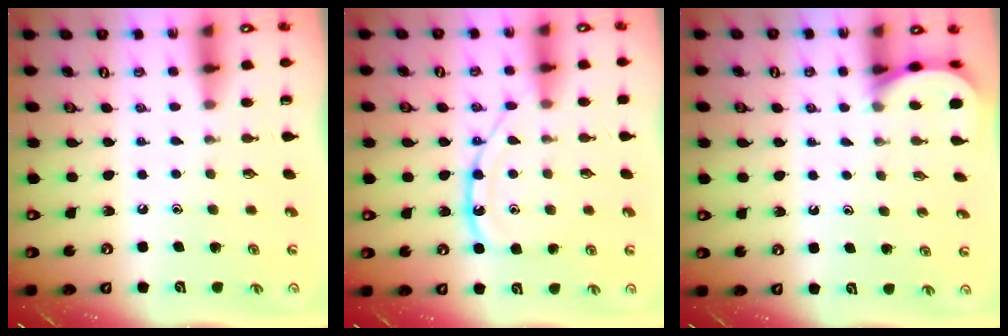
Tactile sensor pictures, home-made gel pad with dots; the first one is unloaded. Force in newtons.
{"total": 13.4, "press": 13.3, "slide": 1.1}
{"total": 2.5, "press": 2.5, "slide": 0.3}